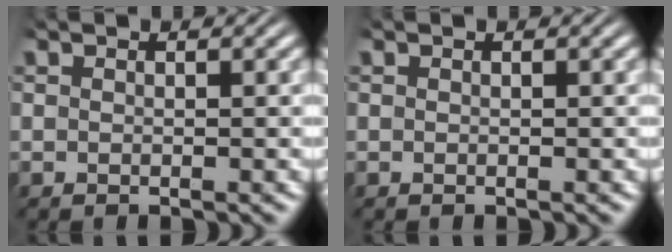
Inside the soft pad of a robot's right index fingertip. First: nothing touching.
{"total": 0.0}